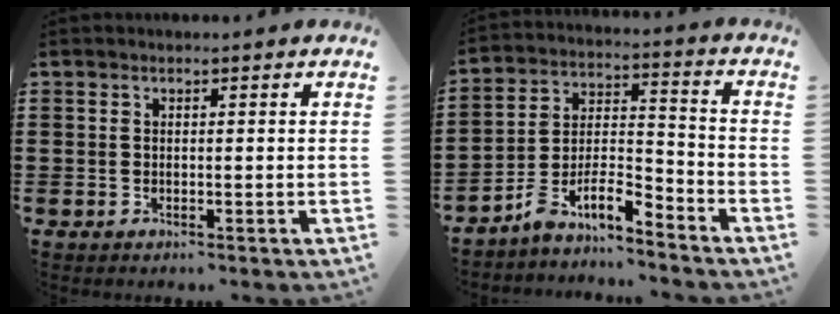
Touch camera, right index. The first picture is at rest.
{"total": 7.8, "force": [-6.2, 2.2, 4.3], "torque": [-0.096, -0.004, -0.123]}